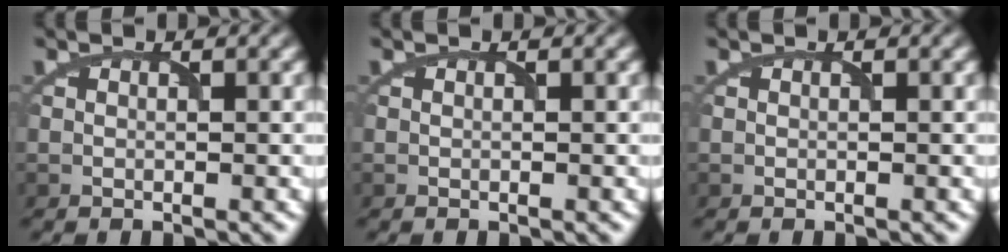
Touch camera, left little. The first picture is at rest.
{"total": 0.0}
{"total": 0.0}